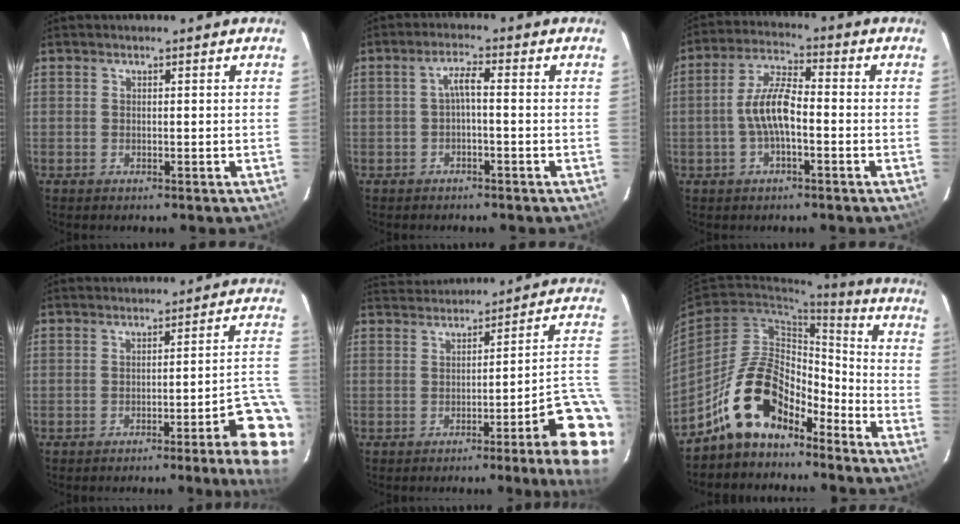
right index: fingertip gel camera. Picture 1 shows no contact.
{"total": 2.7, "force": [-0.7, 0.4, 2.6], "torque": [-0.053, 0.008, -0.013]}
{"total": 7.7, "force": [-1.9, 2.6, 7.0], "torque": [-0.146, 0.014, -0.038]}
{"total": 9.2, "force": [-6.1, -0.6, 6.8], "torque": [-0.035, 0.009, -0.069]}
{"total": 10.1, "force": [-2.5, -0.1, 9.8], "torque": [-0.093, 0.005, -0.020]}
{"total": 14.7, "force": [-10.8, 7.0, 7.0], "torque": [-0.137, 0.036, -0.184]}